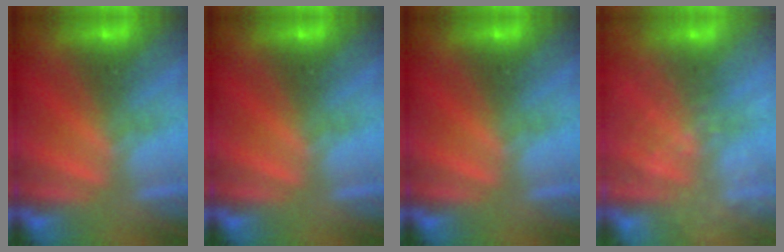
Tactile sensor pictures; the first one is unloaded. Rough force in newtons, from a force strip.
{"total": 0.0}
{"total": 0.0}
{"total": 7.3}